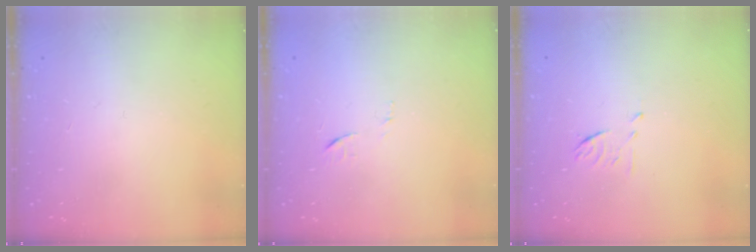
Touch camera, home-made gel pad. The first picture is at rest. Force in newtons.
{"total": 6.5, "press": 6.5, "slide": 0.5}
{"total": 6.1, "press": 6.0, "slide": 1.1}